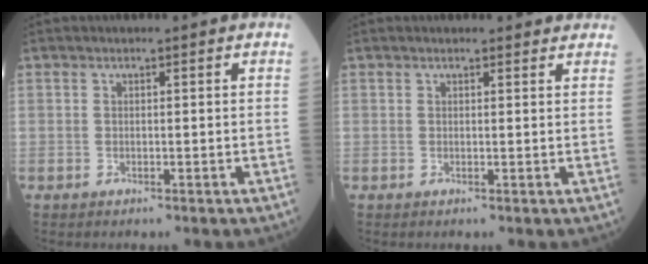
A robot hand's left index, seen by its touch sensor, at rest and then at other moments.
{"total": 3.9, "force": [3.6, 1.1, 1.1], "torque": [-0.008, 0.014, 0.033]}